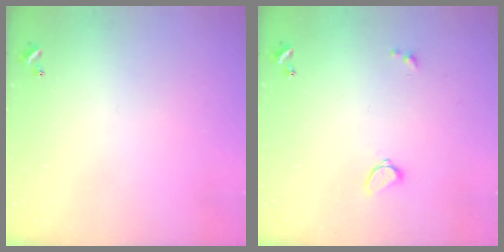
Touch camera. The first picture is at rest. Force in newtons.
{"total": 1.5, "press": 1.4, "slide": 0.4}